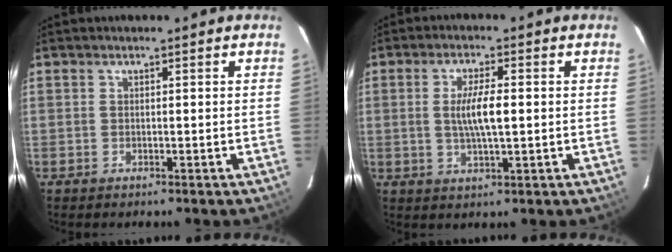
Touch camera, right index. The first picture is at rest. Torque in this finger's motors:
{"motor_torque": [0.89, 0.17, 0.50, 0.12]}